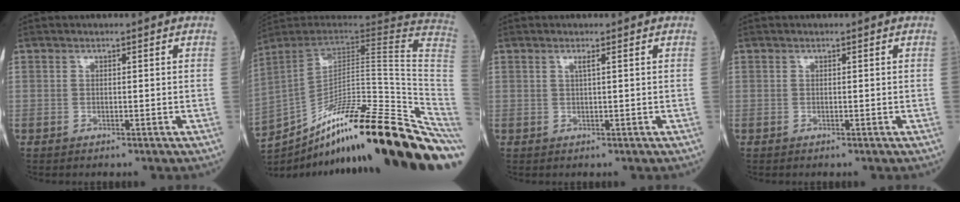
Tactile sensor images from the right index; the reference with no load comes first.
{"total": 31.2, "force": [-20.4, 3.2, 23.4], "torque": [-0.250, 0.002, -0.305]}
{"total": 0.8, "force": [0.4, -0.3, 0.7], "torque": [-0.021, -0.002, 0.013]}
{"total": 0.0}